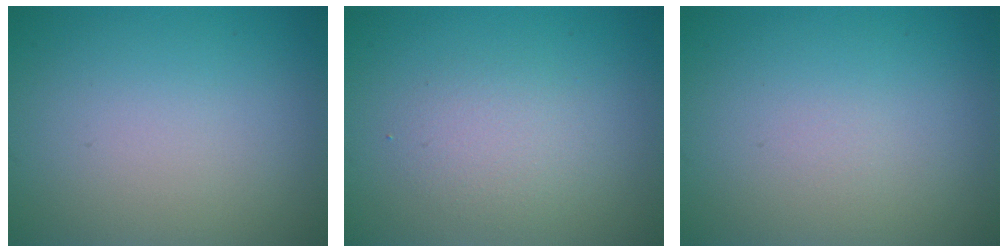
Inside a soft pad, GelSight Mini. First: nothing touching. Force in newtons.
{"total": 2.0, "press": 2.0, "slide": 0.1}
{"total": 0.0}